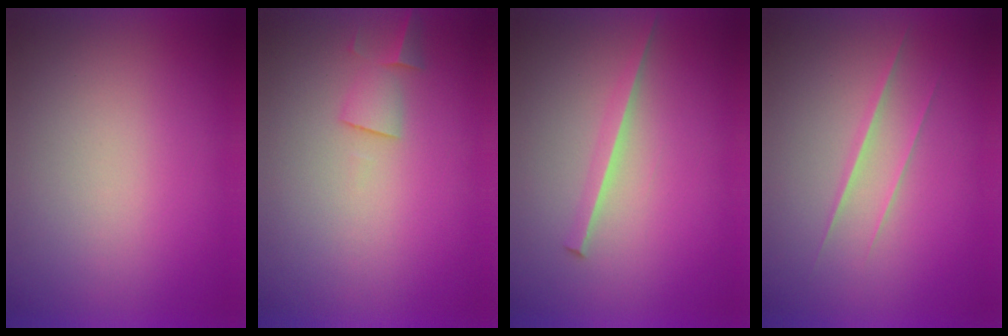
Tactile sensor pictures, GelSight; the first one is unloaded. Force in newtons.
{"total": 1.9}
{"total": 1.8}
{"total": 1.5}